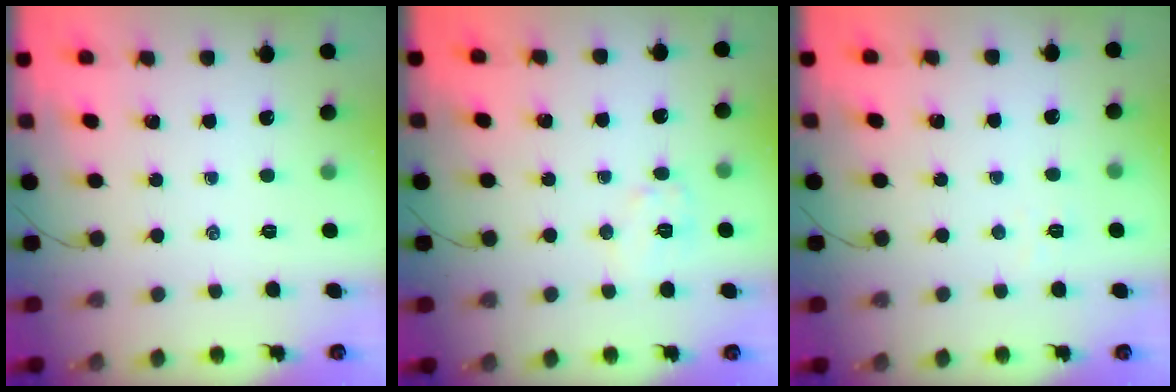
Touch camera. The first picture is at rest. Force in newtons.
{"total": 6.5, "press": 6.4, "slide": 0.6}
{"total": 1.8, "press": 1.7, "slide": 0.5}